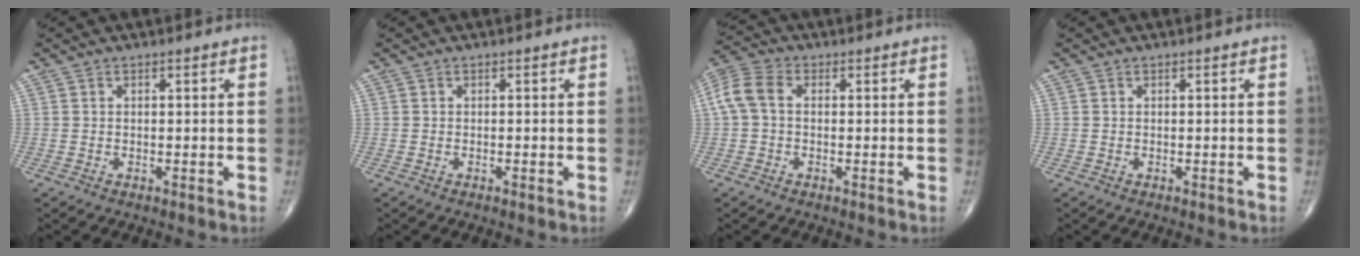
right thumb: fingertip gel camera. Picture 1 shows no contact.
{"total": 0.0}
{"total": 6.5, "force": [0.5, 4.3, 4.8], "torque": [-0.109, 0.022, 0.002]}
{"total": 0.0}